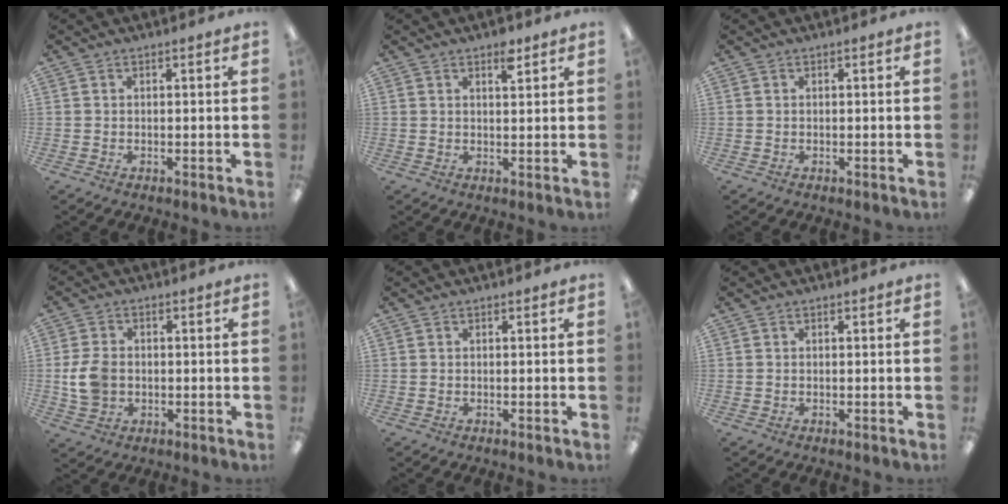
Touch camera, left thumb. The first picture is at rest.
{"total": 3.8, "force": [2.5, 1.4, 2.5], "torque": [-0.024, -0.010, 0.037]}
{"total": 0.0}
{"total": 7.4, "force": [-0.6, 5.8, 4.6], "torque": [-0.102, 0.005, -0.011]}
{"total": 0.0}
{"total": 0.0}